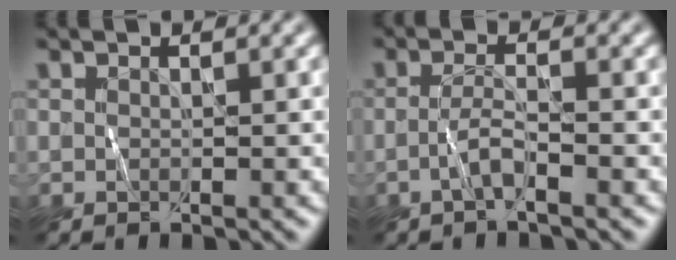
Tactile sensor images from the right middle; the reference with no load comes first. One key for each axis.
{"total": 2.0, "fx": -1.0, "fy": 0.2, "fz": 1.7, "tx": -0.032, "ty": 0.007, "tz": -0.025}